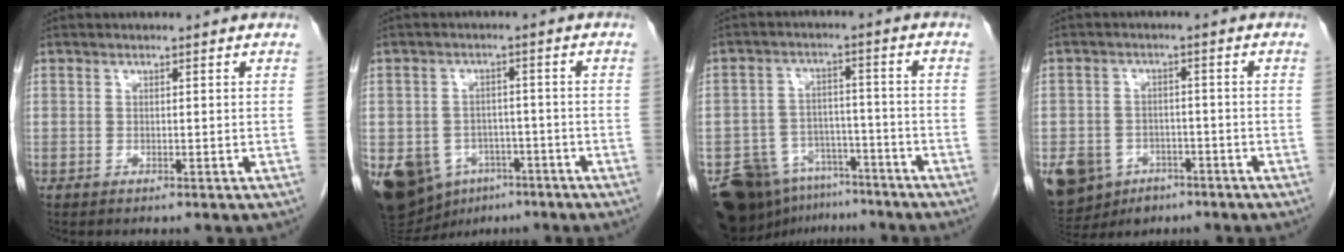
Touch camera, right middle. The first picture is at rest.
{"total": 15.8, "force": [-7.9, 11.4, 7.6], "torque": [-0.180, 0.003, -0.110]}
{"total": 12.2, "force": [-9.5, 6.8, 3.5], "torque": [-0.058, 0.026, -0.148]}
{"total": 11.6, "force": [-6.3, 8.7, 4.2], "torque": [-0.109, 0.003, -0.093]}